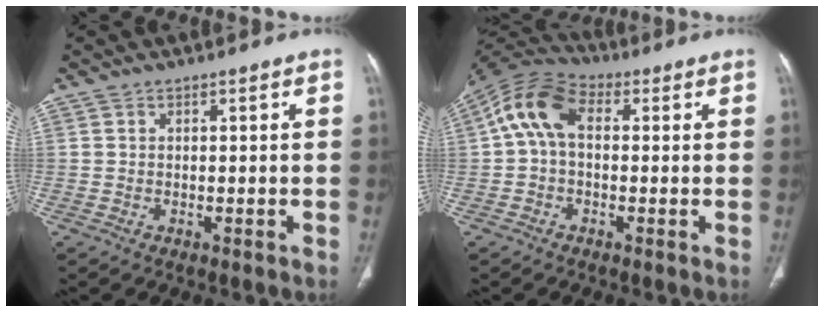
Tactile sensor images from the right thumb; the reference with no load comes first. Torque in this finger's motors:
{"motor_torque": [-0.88, 1.09, 0.38, -0.23, 0.14]}